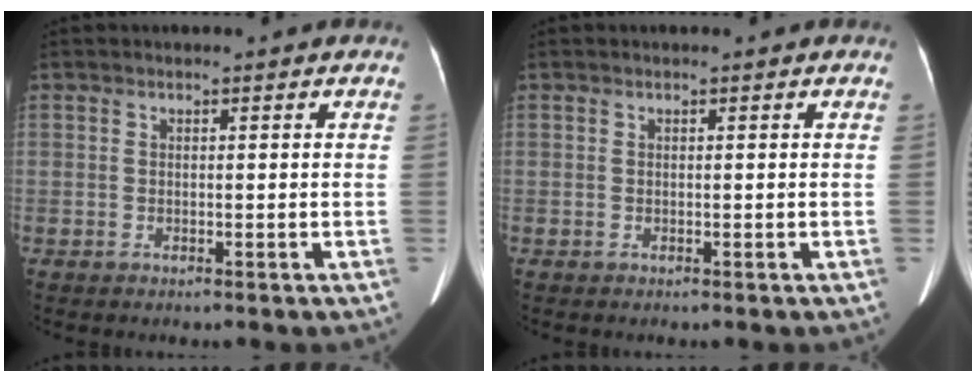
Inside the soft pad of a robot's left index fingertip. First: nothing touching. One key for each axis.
{"total": 0.0}